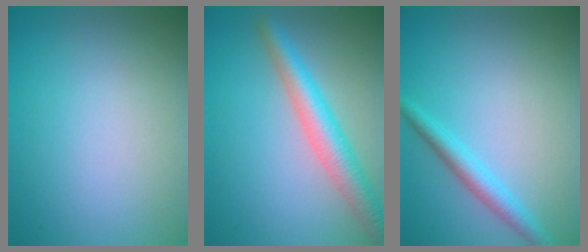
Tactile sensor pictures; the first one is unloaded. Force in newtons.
{"total": 4.9, "press": 4.9, "slide": 0.3}
{"total": 2.4, "press": 2.4, "slide": 0.1}